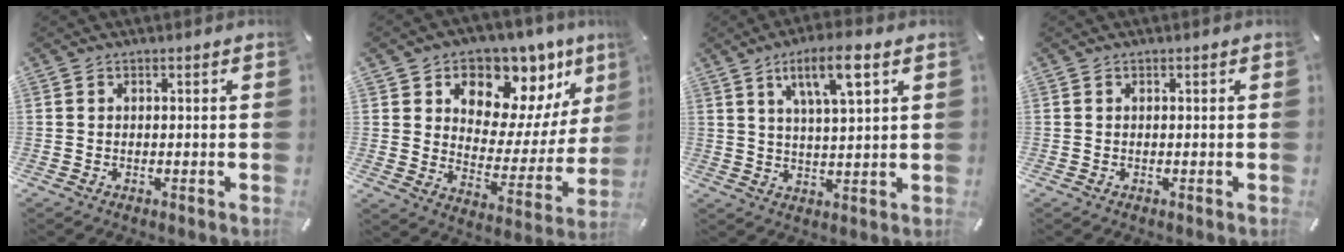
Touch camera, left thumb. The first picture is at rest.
{"total": 11.5, "force": [7.6, 7.7, 4.0], "torque": [-0.062, -0.076, 0.135]}
{"total": 10.1, "force": [5.2, 2.4, 8.3], "torque": [-0.138, -0.010, 0.083]}
{"total": 0.0}